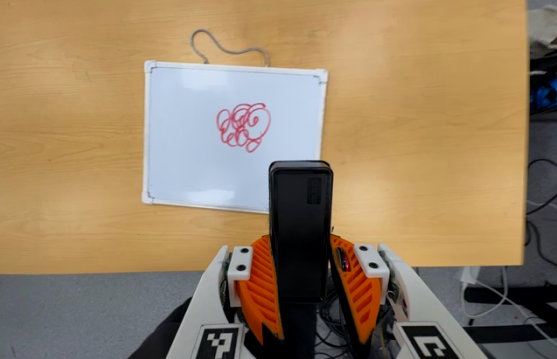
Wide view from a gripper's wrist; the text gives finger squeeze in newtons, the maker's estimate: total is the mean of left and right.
{"total": 4.8, "left": 3.3, "right": 6.3}